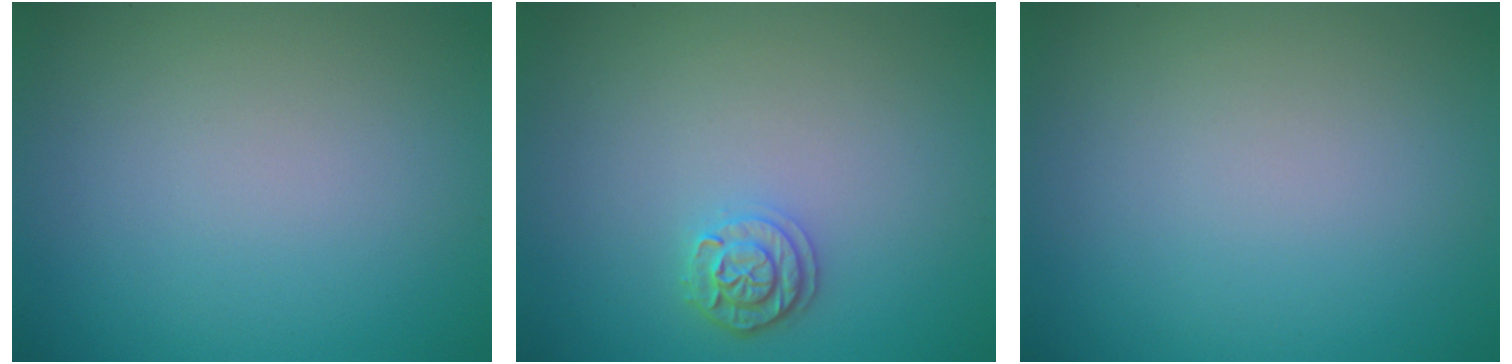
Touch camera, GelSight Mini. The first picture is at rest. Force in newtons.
{"total": 2.0, "press": 1.9, "slide": 0.5}
{"total": 0.0}